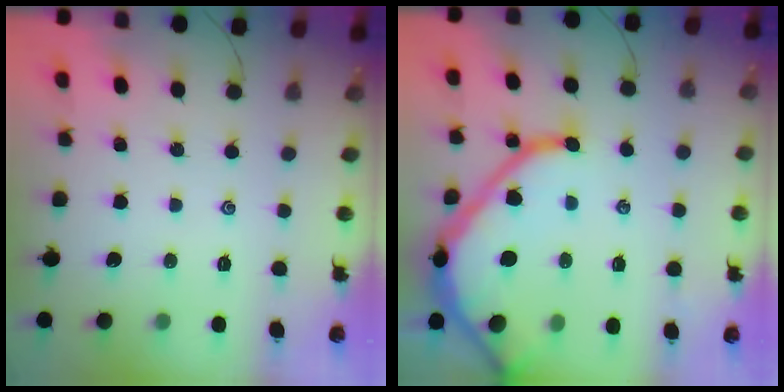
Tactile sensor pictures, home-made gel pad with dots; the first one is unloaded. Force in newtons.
{"total": 18.7, "press": 18.6, "slide": 1.8}